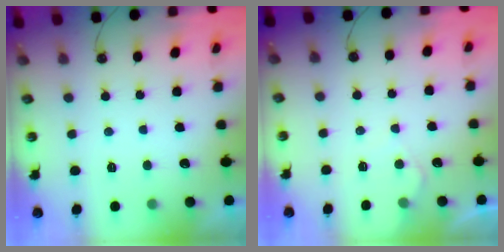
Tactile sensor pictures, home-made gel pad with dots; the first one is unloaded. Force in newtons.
{"total": 4.8, "press": 4.7, "slide": 0.6}